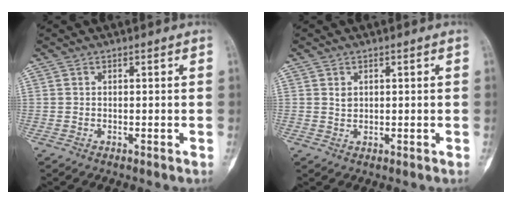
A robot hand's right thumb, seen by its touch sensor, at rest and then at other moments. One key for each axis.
{"total": 1.4, "fx": 0.5, "fy": 1.1, "fz": 0.7, "tx": -0.005, "ty": -0.004, "tz": 0.011}